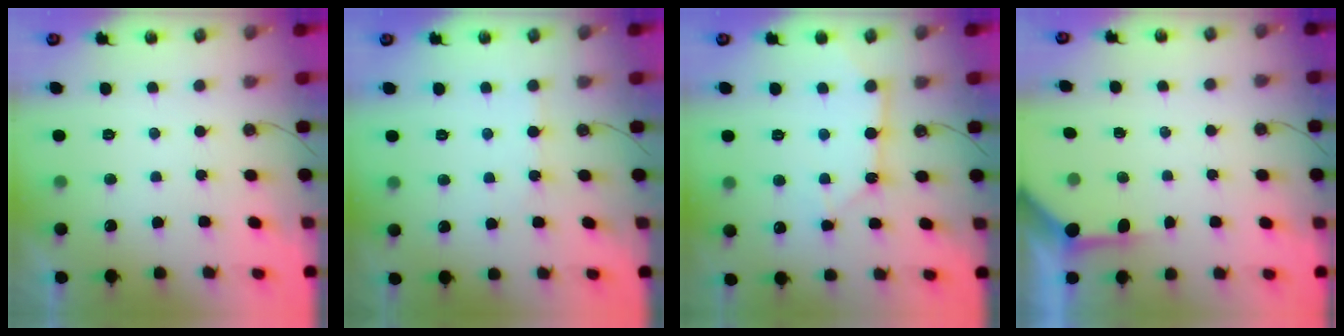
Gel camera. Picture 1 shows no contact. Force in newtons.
{"total": 2.2, "press": 2.1, "slide": 0.3}
{"total": 6.0, "press": 6.0, "slide": 0.4}
{"total": 3.9, "press": 3.8, "slide": 0.5}